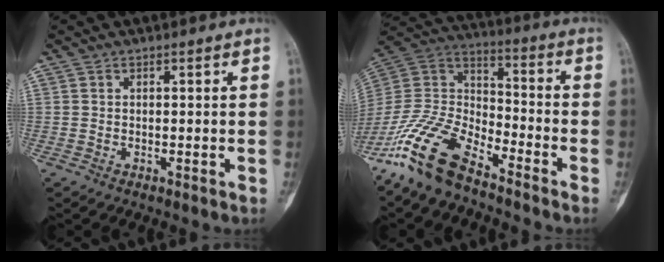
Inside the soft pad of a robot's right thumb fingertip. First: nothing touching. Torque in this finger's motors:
{"motor_torque": [0.31, 0.18, 1.45, -1.33, 0.18]}